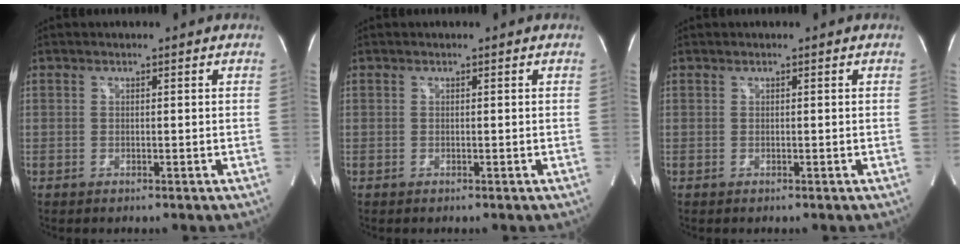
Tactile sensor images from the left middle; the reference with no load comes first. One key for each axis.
{"total": 0.0}
{"total": 0.0}